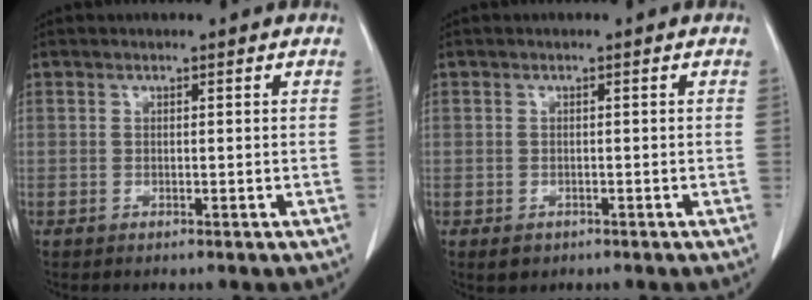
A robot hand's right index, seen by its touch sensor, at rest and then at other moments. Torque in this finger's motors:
{"motor_torque": [-0.51, -0.30, -0.32, -0.14]}